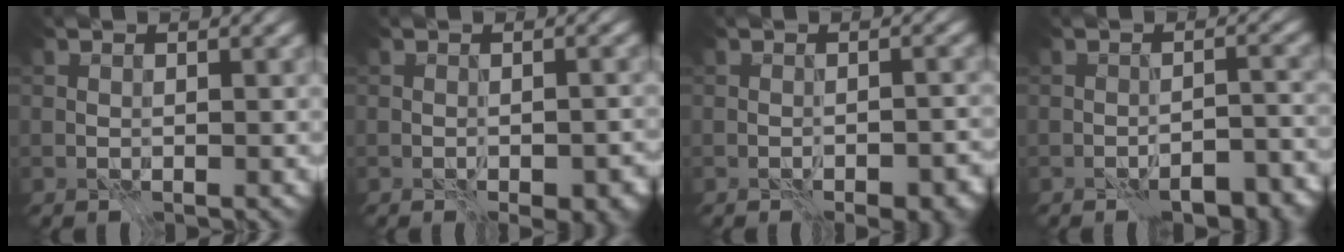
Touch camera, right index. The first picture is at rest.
{"total": 3.6, "force": [-1.6, 1.9, 2.7], "torque": [-0.034, -0.005, -0.018]}
{"total": 4.5, "force": [-2.3, 2.4, 3.0], "torque": [-0.031, 0.003, -0.028]}
{"total": 5.0, "force": [-3.5, 2.2, 2.8], "torque": [-0.027, 0.013, -0.050]}